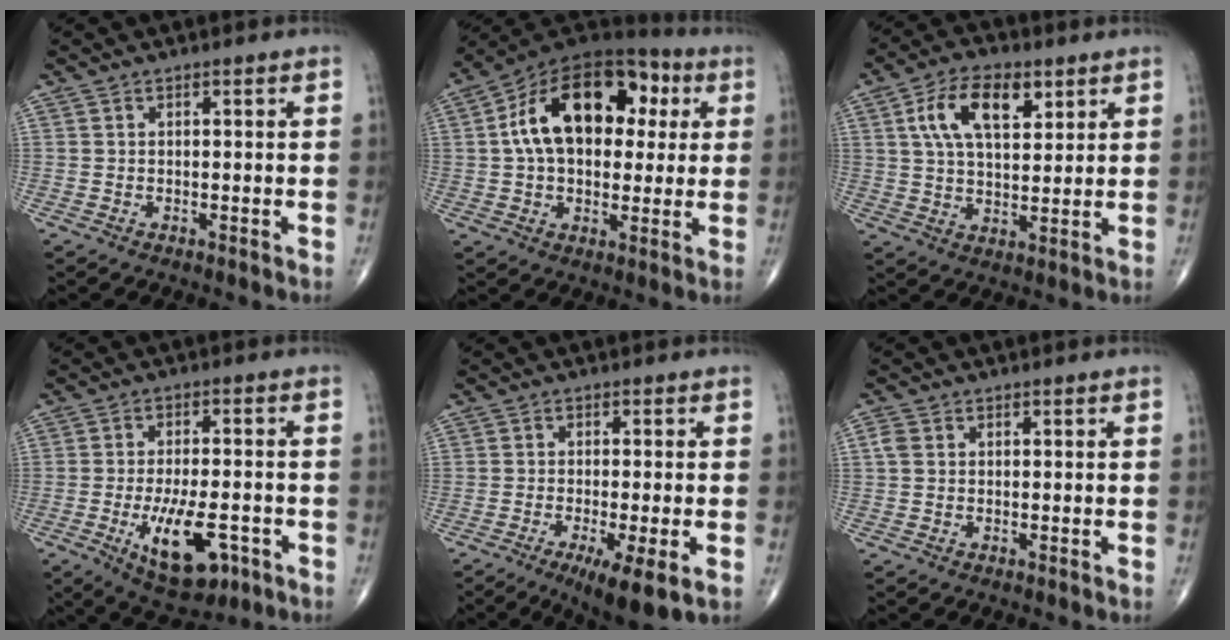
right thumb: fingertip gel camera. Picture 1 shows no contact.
{"total": 21.3, "force": [4.2, 13.2, 16.1], "torque": [-0.234, 0.027, 0.056]}
{"total": 11.9, "force": [4.8, 6.1, 9.0], "torque": [-0.147, -0.008, 0.086]}
{"total": 12.0, "force": [-4.3, 5.2, 9.9], "torque": [-0.151, 0.010, -0.056]}
{"total": 8.5, "force": [-3.5, 1.6, 7.5], "torque": [-0.121, -0.016, -0.056]}
{"total": 1.8, "force": [0.3, 1.5, 1.0], "torque": [-0.026, 0.006, 0.003]}